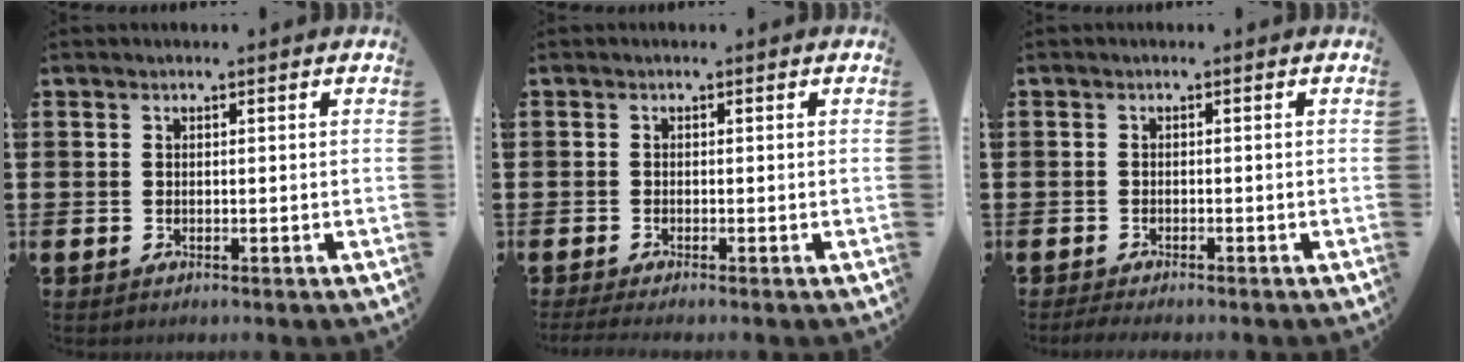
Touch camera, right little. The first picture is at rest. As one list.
[{"total": 0.9, "force": [-0.7, -0.2, 0.5], "torque": [-0.006, 0.001, -0.013]}, {"total": 1.4, "force": [-1.4, 0.1, 0.1], "torque": [-0.005, 0.003, -0.030]}]